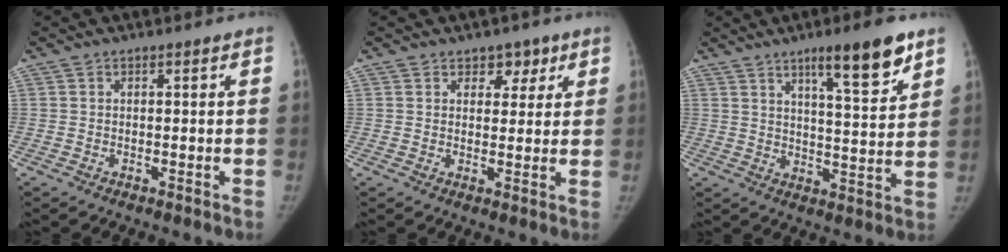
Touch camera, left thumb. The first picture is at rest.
{"total": 4.0, "force": [2.4, 2.8, 1.6], "torque": [0.013, -0.011, 0.032]}
{"total": 11.5, "force": [7.3, 1.9, 8.7], "torque": [-0.115, -0.041, 0.111]}